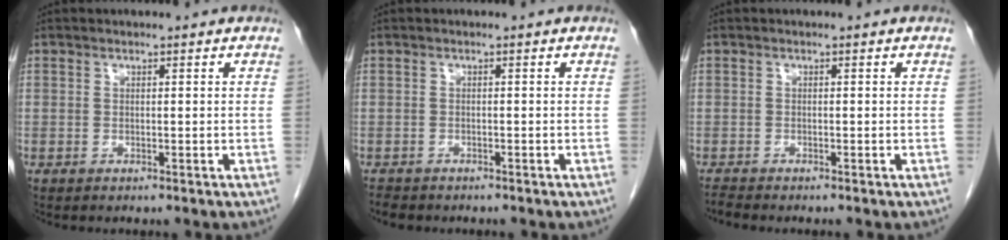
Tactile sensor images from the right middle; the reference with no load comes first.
{"total": 2.7, "force": [-2.4, 1.0, 0.8], "torque": [-0.019, -0.006, -0.034]}
{"total": 1.1, "force": [-1.0, -0.3, 0.0], "torque": [-0.011, -0.007, -0.022]}